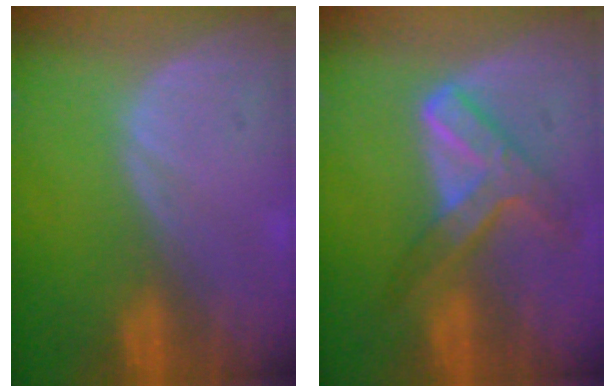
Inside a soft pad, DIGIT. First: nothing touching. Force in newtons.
{"total": 7.3, "press": 6.2, "slide": 3.8}